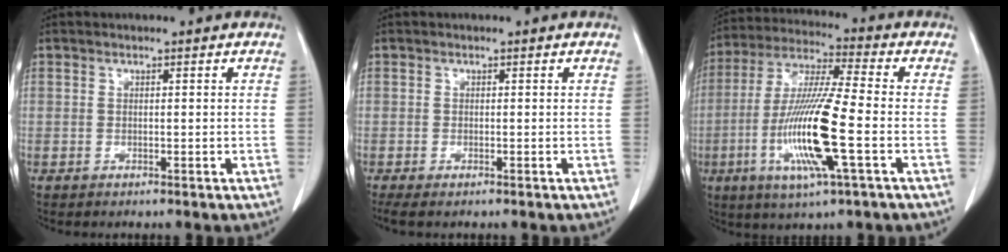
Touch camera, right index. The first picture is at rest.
{"total": 2.0, "force": [-1.5, 0.4, 1.2], "torque": [-0.018, -0.007, -0.022]}
{"total": 15.5, "force": [-4.1, 0.6, 15.0], "torque": [-0.308, -0.016, -0.080]}